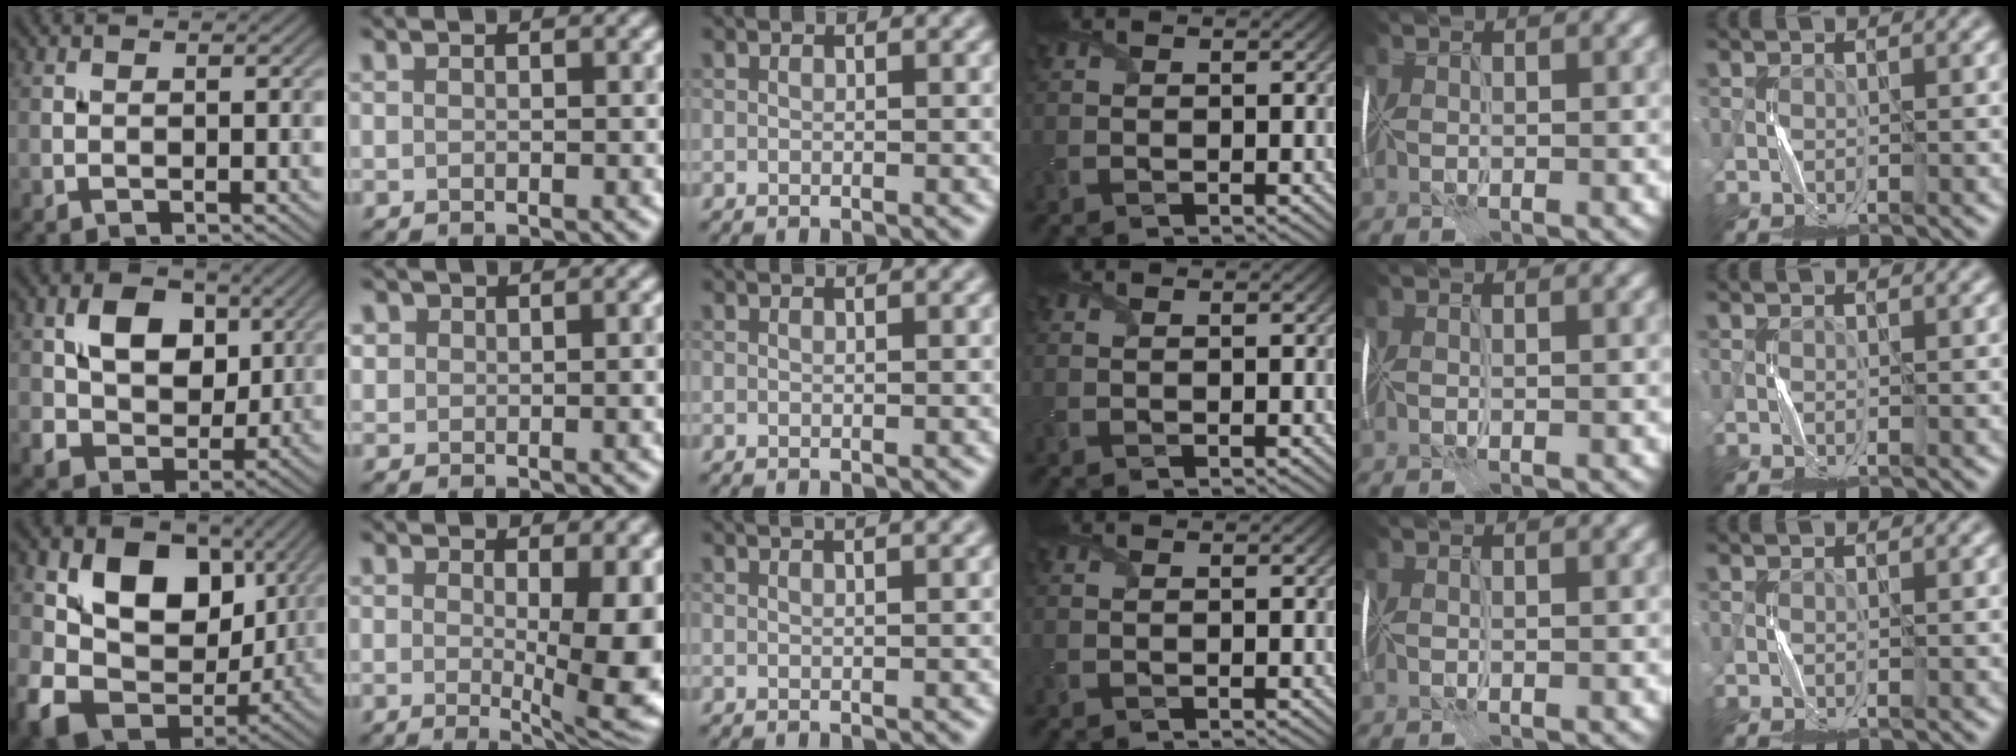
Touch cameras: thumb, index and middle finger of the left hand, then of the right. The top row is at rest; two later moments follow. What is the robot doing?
{"motion": "fold", "object": "handkerchief"}